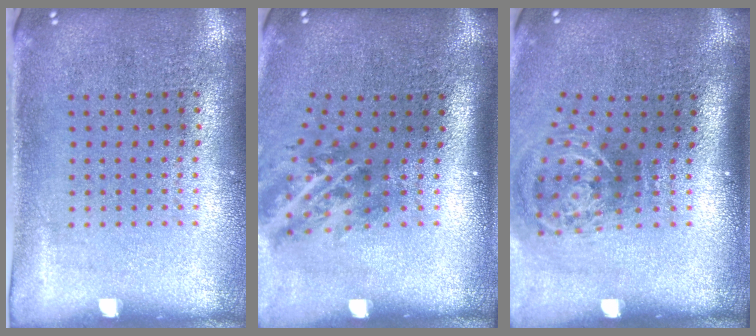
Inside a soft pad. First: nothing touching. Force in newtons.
{"total": 1.9, "press": 1.3, "slide": 1.5}
{"total": 2.2, "press": 1.4, "slide": 1.7}